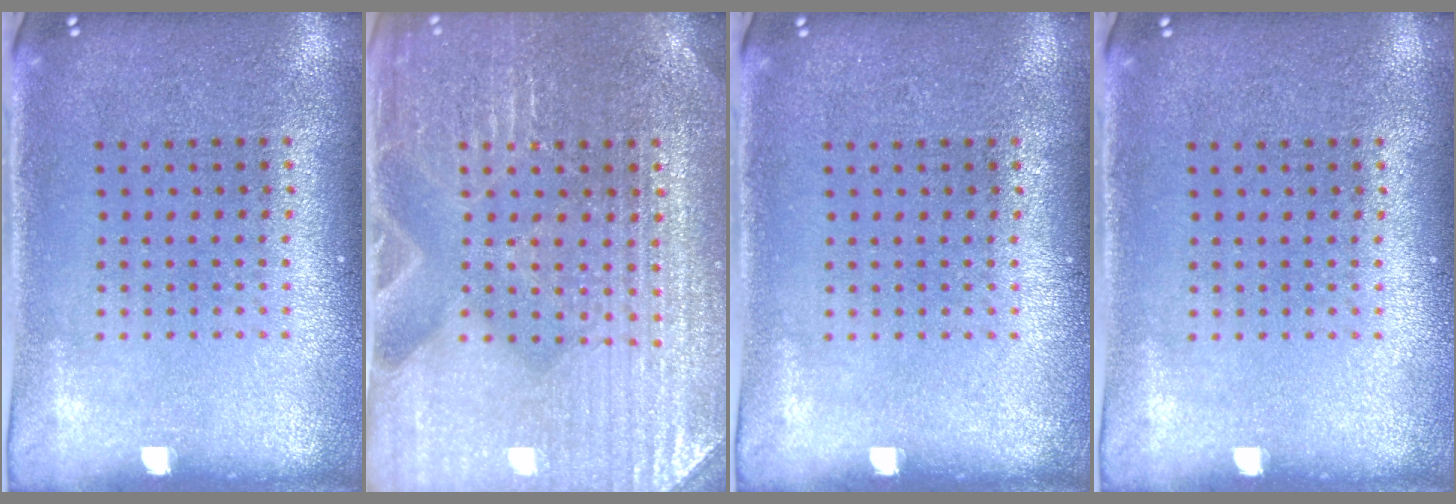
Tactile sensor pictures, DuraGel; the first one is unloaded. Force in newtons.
{"total": 4.2, "press": 4.0, "slide": 1.3}
{"total": 0.0}
{"total": 0.0}